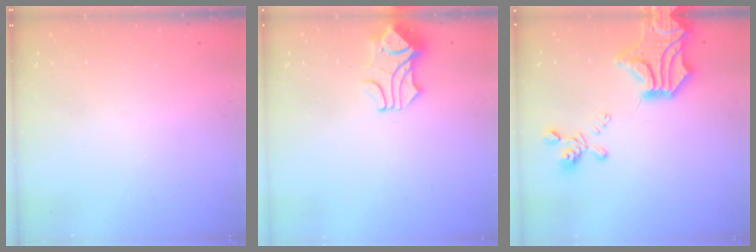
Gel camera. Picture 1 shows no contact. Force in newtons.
{"total": 1.7, "press": 1.4, "slide": 1.0}
{"total": 10.1, "press": 9.5, "slide": 3.3}